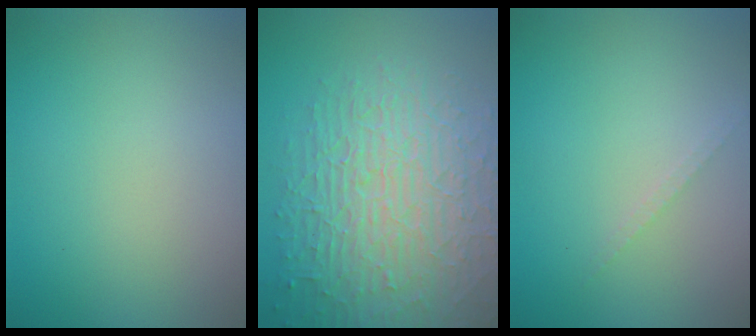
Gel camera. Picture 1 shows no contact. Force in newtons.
{"total": 10.1, "press": 6.6, "slide": 7.6}
{"total": 0.8, "press": 0.8, "slide": 0.0}